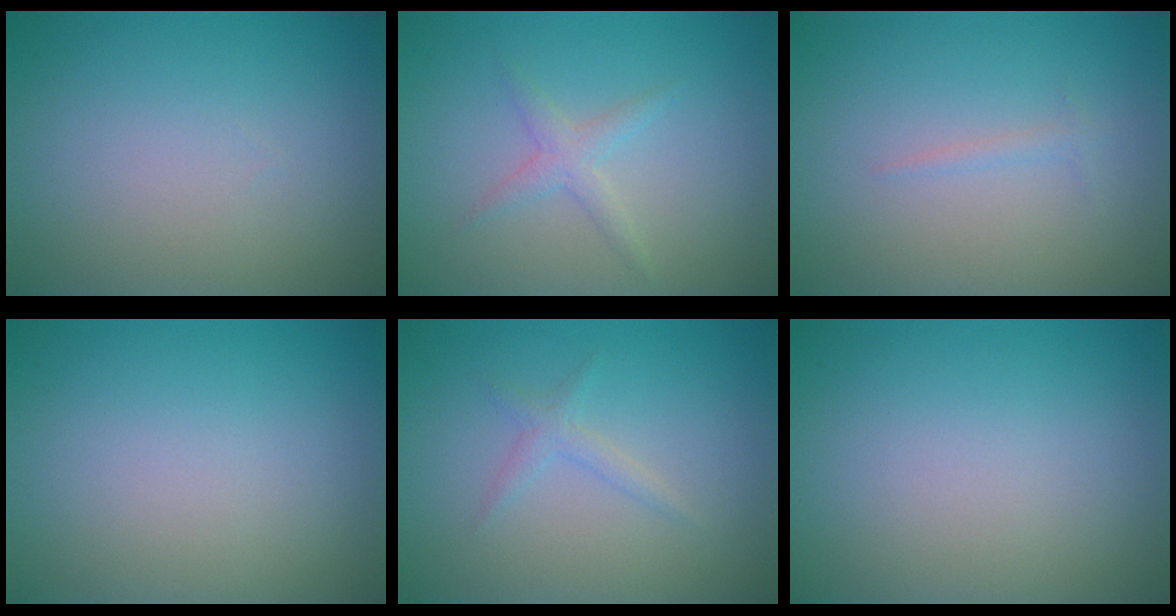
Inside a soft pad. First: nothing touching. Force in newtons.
{"total": 1.6, "press": 1.6, "slide": 0.1}
{"total": 0.7, "press": 0.7, "slide": 0.0}
{"total": 0.0}
{"total": 1.2, "press": 1.2, "slide": 0.0}
{"total": 0.0}